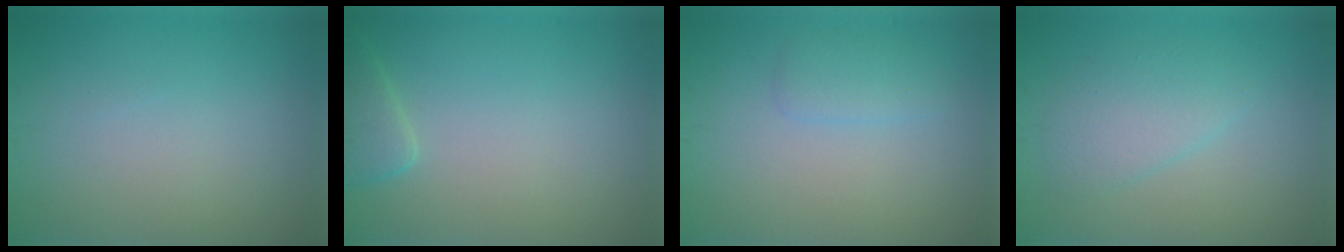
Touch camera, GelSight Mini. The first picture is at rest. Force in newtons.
{"total": 2.0, "press": 2.0, "slide": 0.2}
{"total": 1.6, "press": 1.6, "slide": 0.2}
{"total": 2.9, "press": 2.9, "slide": 0.2}